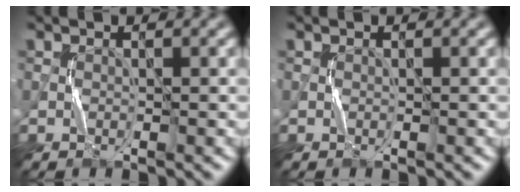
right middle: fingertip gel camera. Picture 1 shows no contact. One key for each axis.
{"total": 0.0}